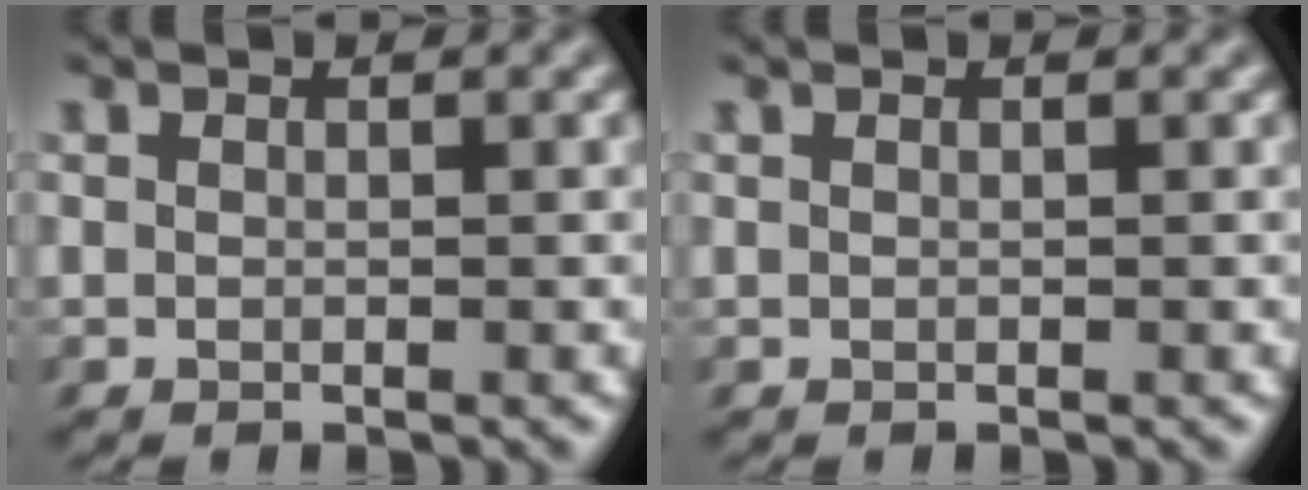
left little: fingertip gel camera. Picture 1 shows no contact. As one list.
[{"total": 0.0}]